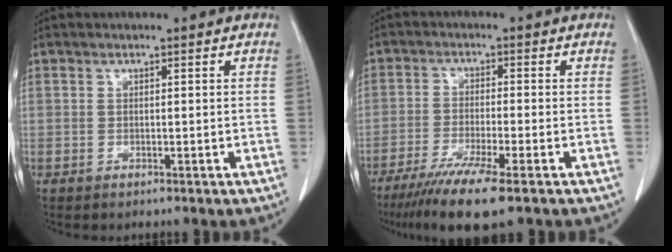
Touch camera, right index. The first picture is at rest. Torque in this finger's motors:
{"motor_torque": [1.10, -1.04, 0.59, 0.18]}